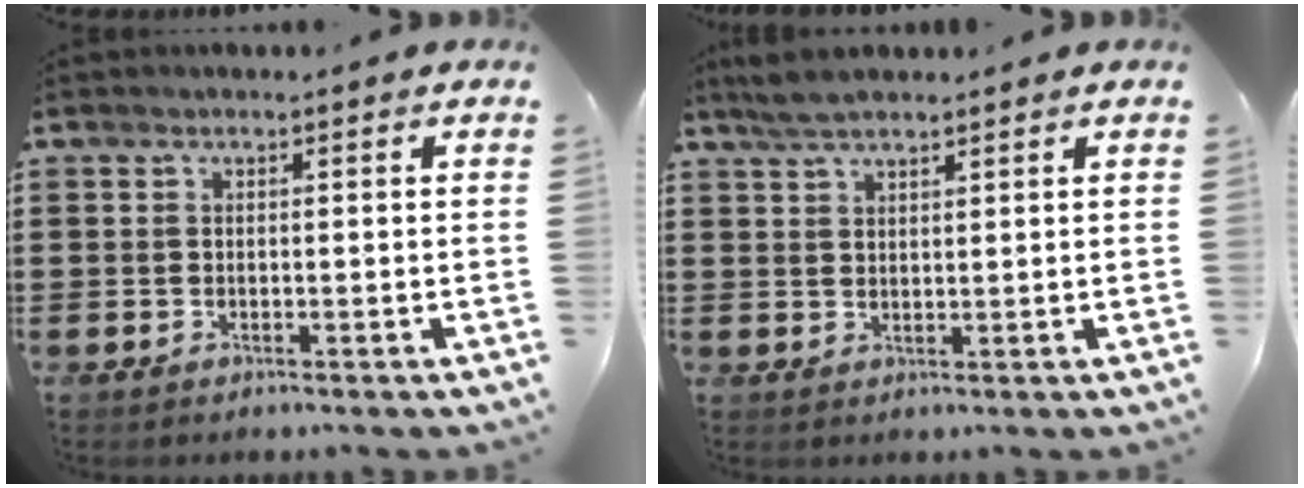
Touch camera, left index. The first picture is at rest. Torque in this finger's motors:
{"motor_torque": [0.86, -0.76, 0.39, 0.07]}